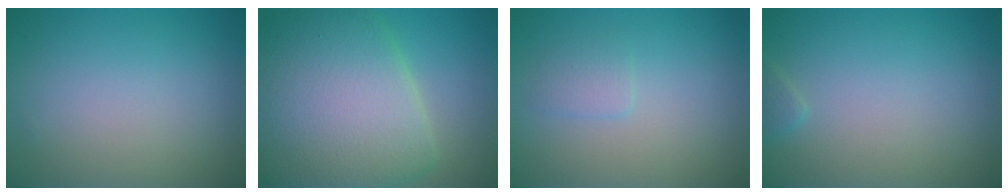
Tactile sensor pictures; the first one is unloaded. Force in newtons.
{"total": 11.8, "press": 11.8, "slide": 0.6}
{"total": 1.2, "press": 1.2, "slide": 0.1}
{"total": 0.7, "press": 0.7, "slide": 0.0}